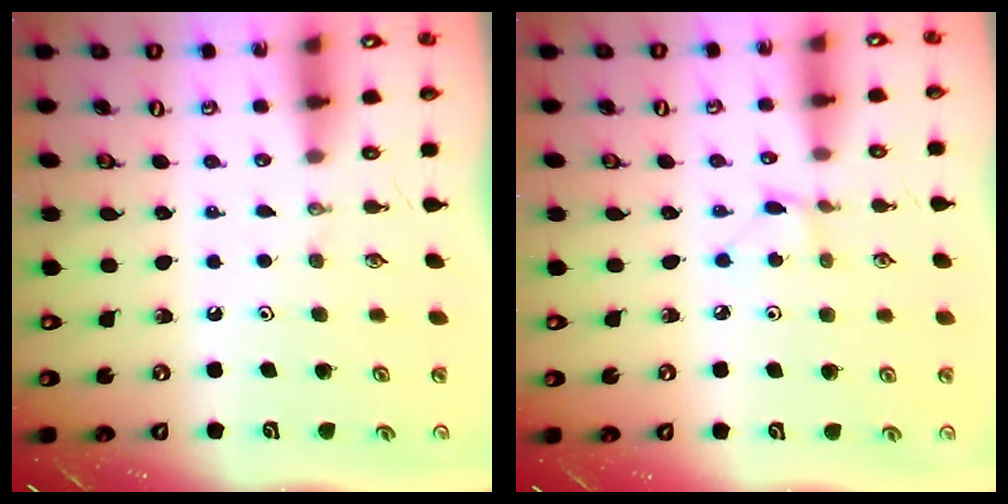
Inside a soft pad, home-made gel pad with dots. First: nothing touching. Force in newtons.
{"total": 1.3, "press": 1.2, "slide": 0.1}